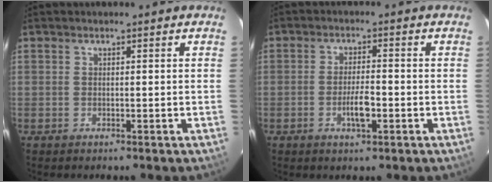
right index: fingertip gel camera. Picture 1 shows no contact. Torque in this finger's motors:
{"motor_torque": [0.73, -0.23, 0.42, 0.05]}